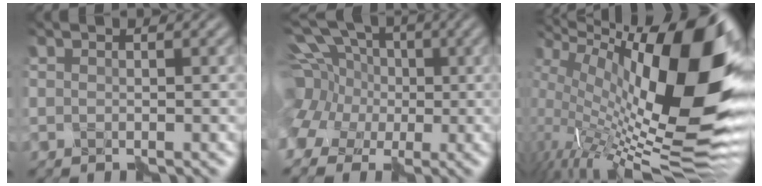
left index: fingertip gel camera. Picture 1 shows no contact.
{"total": 10.9, "force": [0.0, 9.4, 5.4], "torque": [-0.157, 0.017, -0.030]}
{"total": 19.3, "force": [3.5, 6.2, 17.9], "torque": [-0.276, 0.013, 0.063]}